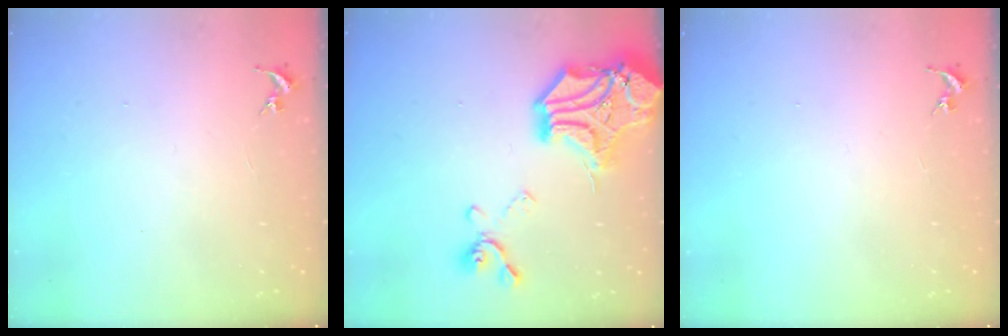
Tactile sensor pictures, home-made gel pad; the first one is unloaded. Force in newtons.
{"total": 22.5, "press": 22.3, "slide": 2.7}
{"total": 0.0}